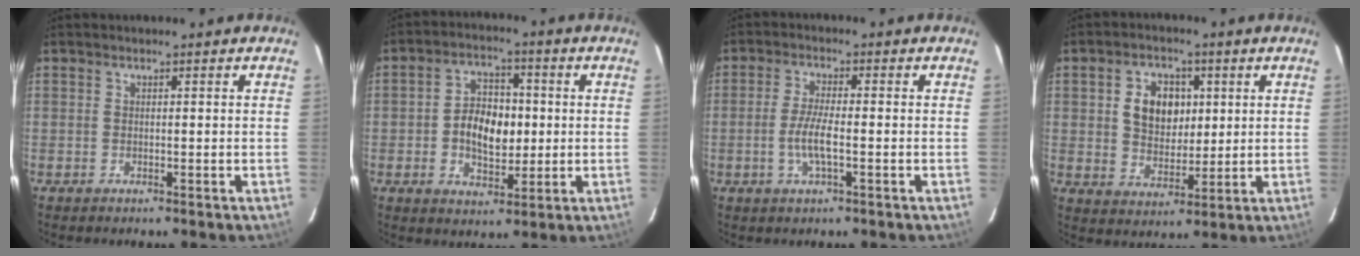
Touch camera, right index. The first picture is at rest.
{"total": 9.1, "force": [-0.5, 5.9, 6.9], "torque": [-0.128, 0.016, -0.005]}
{"total": 5.3, "force": [-1.4, 0.8, 5.0], "torque": [-0.101, -0.004, -0.029]}
{"total": 8.6, "force": [2.0, 6.4, 5.4], "torque": [-0.098, 0.017, 0.043]}